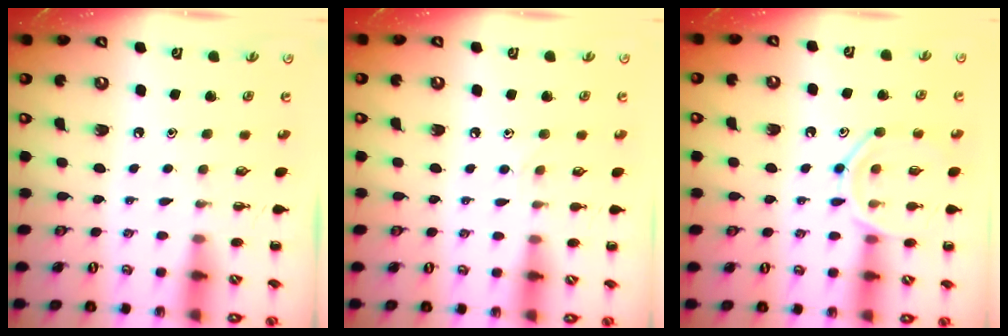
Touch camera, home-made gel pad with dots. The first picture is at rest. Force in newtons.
{"total": 4.6, "press": 4.3, "slide": 1.6}
{"total": 11.6, "press": 11.5, "slide": 1.1}